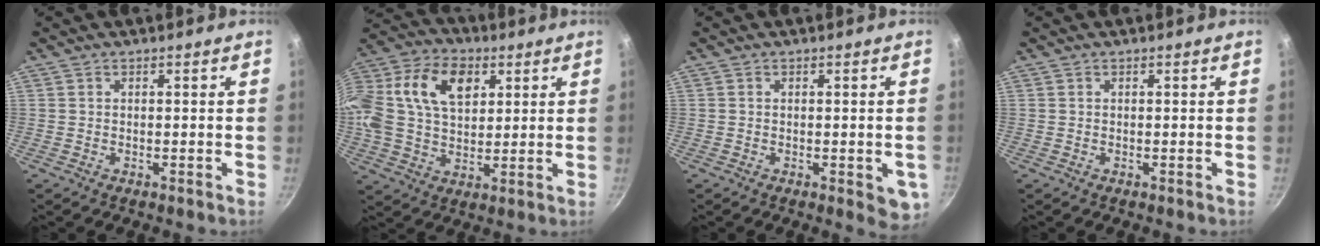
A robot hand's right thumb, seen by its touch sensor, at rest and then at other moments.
{"total": 22.1, "force": [6.7, 14.9, 14.9], "torque": [-0.307, 0.021, 0.107]}
{"total": 4.8, "force": [-1.1, 2.0, 4.2], "torque": [-0.036, -0.003, -0.012]}
{"total": 0.0}